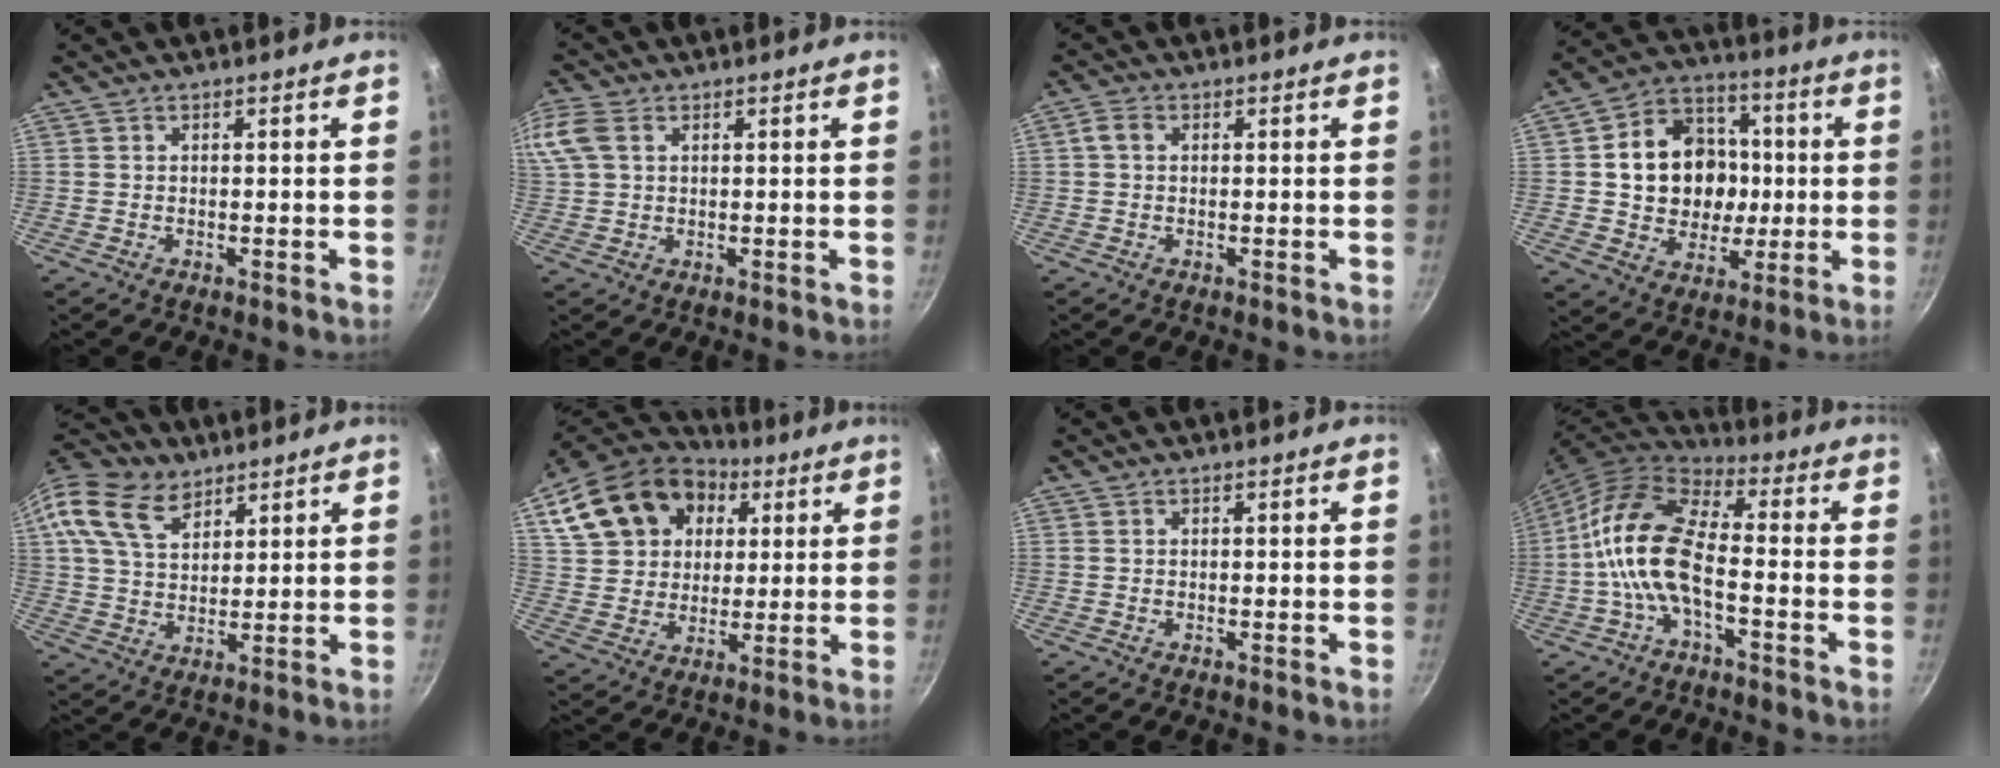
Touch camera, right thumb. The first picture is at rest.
{"total": 7.9, "force": [2.8, 5.2, 5.2], "torque": [-0.120, 0.018, 0.052]}
{"total": 2.2, "force": [0.2, 1.6, 1.5], "torque": [-0.031, 0.008, 0.002]}
{"total": 17.0, "force": [0.9, 14.4, 8.9], "torque": [-0.111, 0.024, 0.017]}
{"total": 15.6, "force": [8.8, 9.7, 8.4], "torque": [-0.161, -0.008, 0.160]}
{"total": 22.1, "force": [8.2, 16.6, 12.2], "torque": [-0.219, 0.025, 0.144]}
{"total": 0.0}
{"total": 13.5, "force": [-2.9, 6.2, 11.7], "torque": [-0.222, 0.037, -0.070]}